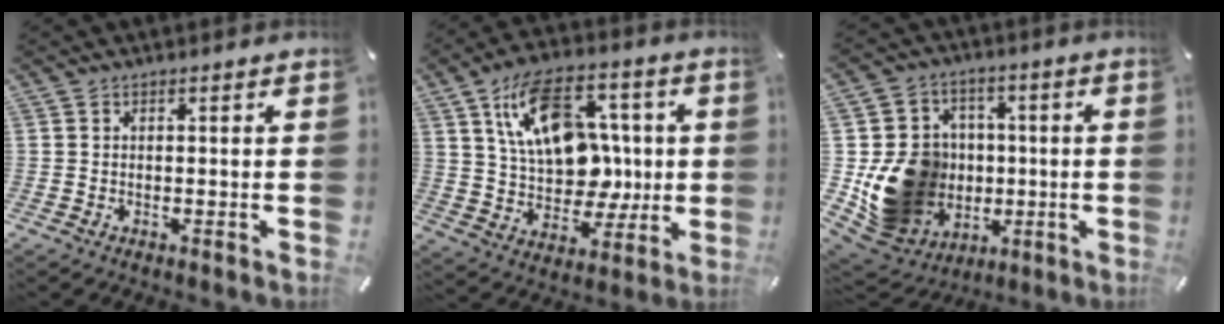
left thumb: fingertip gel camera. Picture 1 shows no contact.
{"total": 18.8, "force": [5.7, 13.2, 12.2], "torque": [-0.207, -0.008, 0.111]}
{"total": 16.8, "force": [-1.8, 15.6, 6.1], "torque": [-0.105, 0.007, -0.002]}